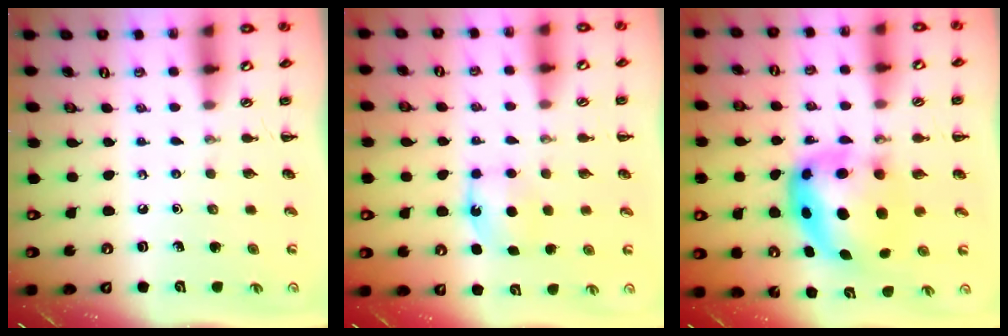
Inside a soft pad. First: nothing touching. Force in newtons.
{"total": 6.2, "press": 5.9, "slide": 1.9}
{"total": 8.6, "press": 8.2, "slide": 2.5}